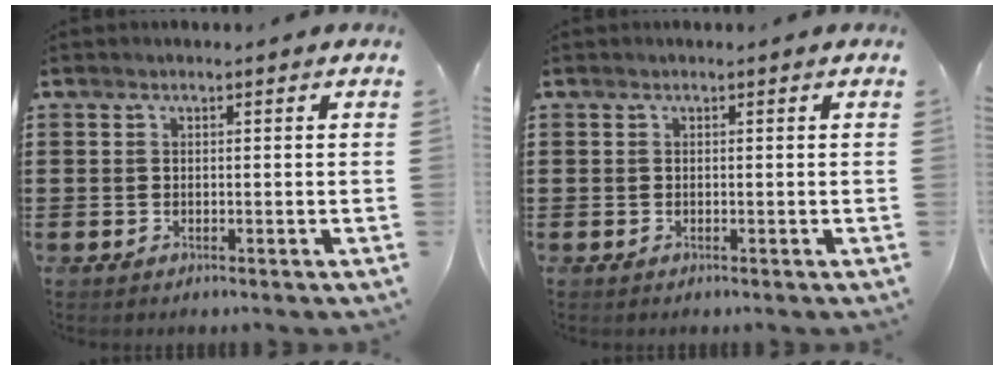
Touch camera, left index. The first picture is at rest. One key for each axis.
{"total": 0.0}